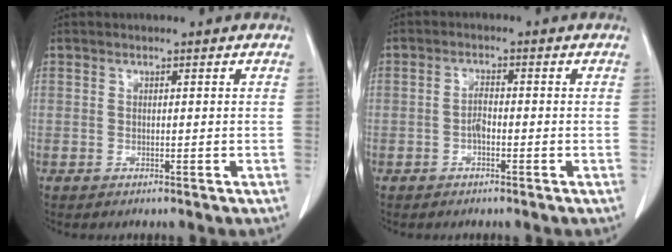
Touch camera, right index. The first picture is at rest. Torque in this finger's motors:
{"motor_torque": [0.33, -0.21, 0.17, 0.06]}